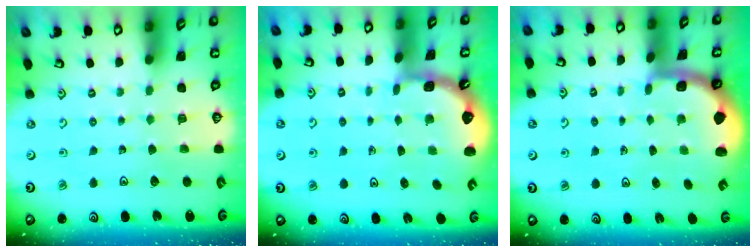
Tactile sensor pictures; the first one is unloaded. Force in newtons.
{"total": 1.2, "press": 1.2, "slide": 0.1}
{"total": 1.5, "press": 1.5, "slide": 0.2}